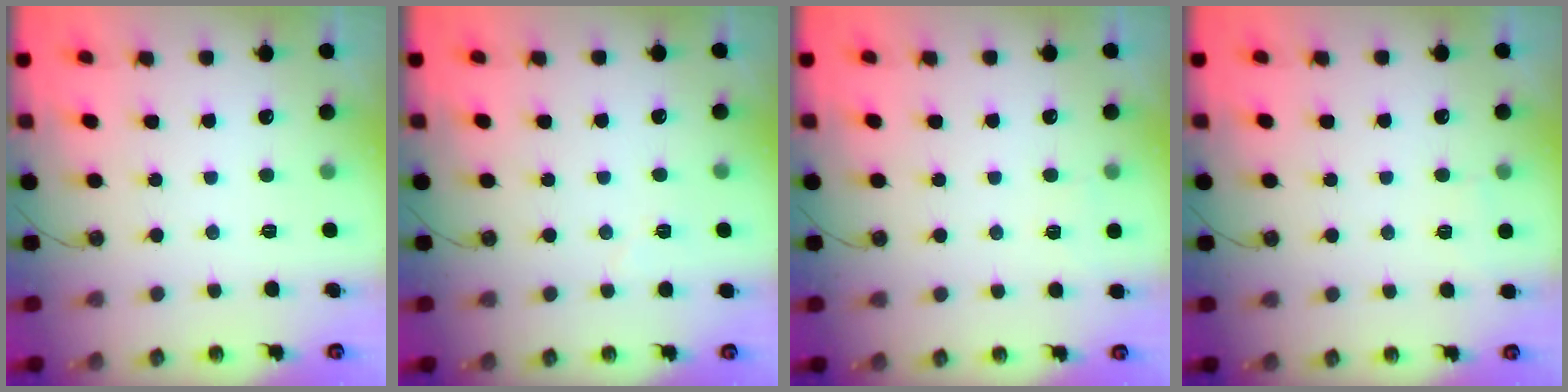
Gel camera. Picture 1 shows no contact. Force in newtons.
{"total": 3.6, "press": 3.5, "slide": 0.9}
{"total": 3.5, "press": 2.7, "slide": 2.3}
{"total": 2.2, "press": 2.1, "slide": 0.3}